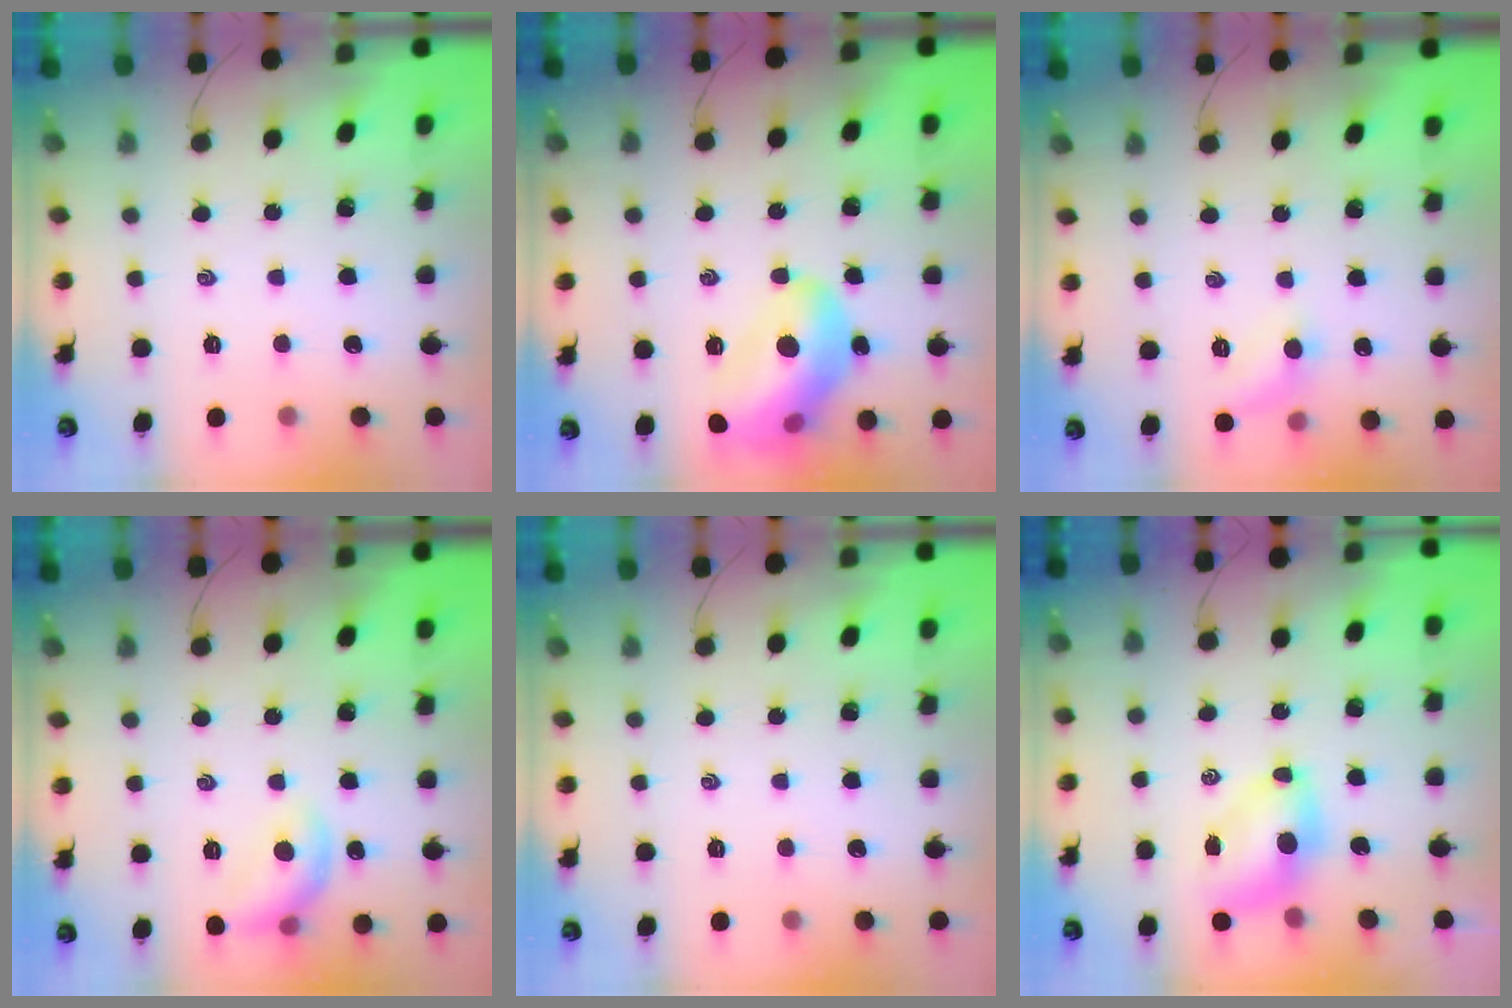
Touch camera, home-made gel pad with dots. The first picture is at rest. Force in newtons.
{"total": 16.8, "press": 16.6, "slide": 2.4}
{"total": 6.8, "press": 6.6, "slide": 1.5}
{"total": 9.5, "press": 9.5, "slide": 0.7}
{"total": 0.0}
{"total": 6.5, "press": 6.4, "slide": 1.1}